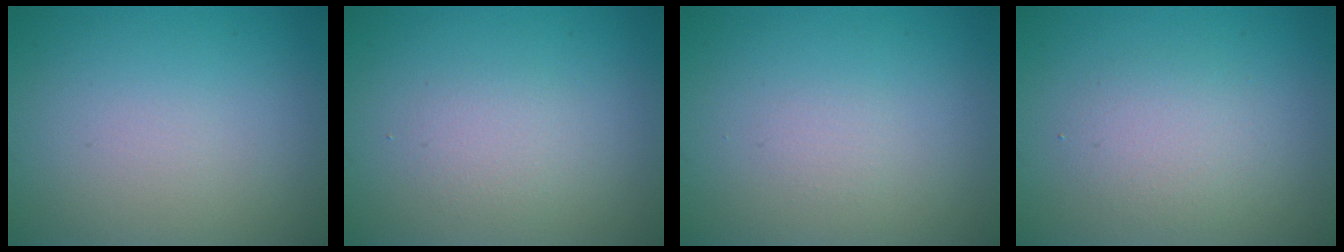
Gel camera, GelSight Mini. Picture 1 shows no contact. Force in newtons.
{"total": 1.5, "press": 1.5, "slide": 0.1}
{"total": 0.6, "press": 0.6, "slide": 0.1}
{"total": 2.3, "press": 2.3, "slide": 0.2}